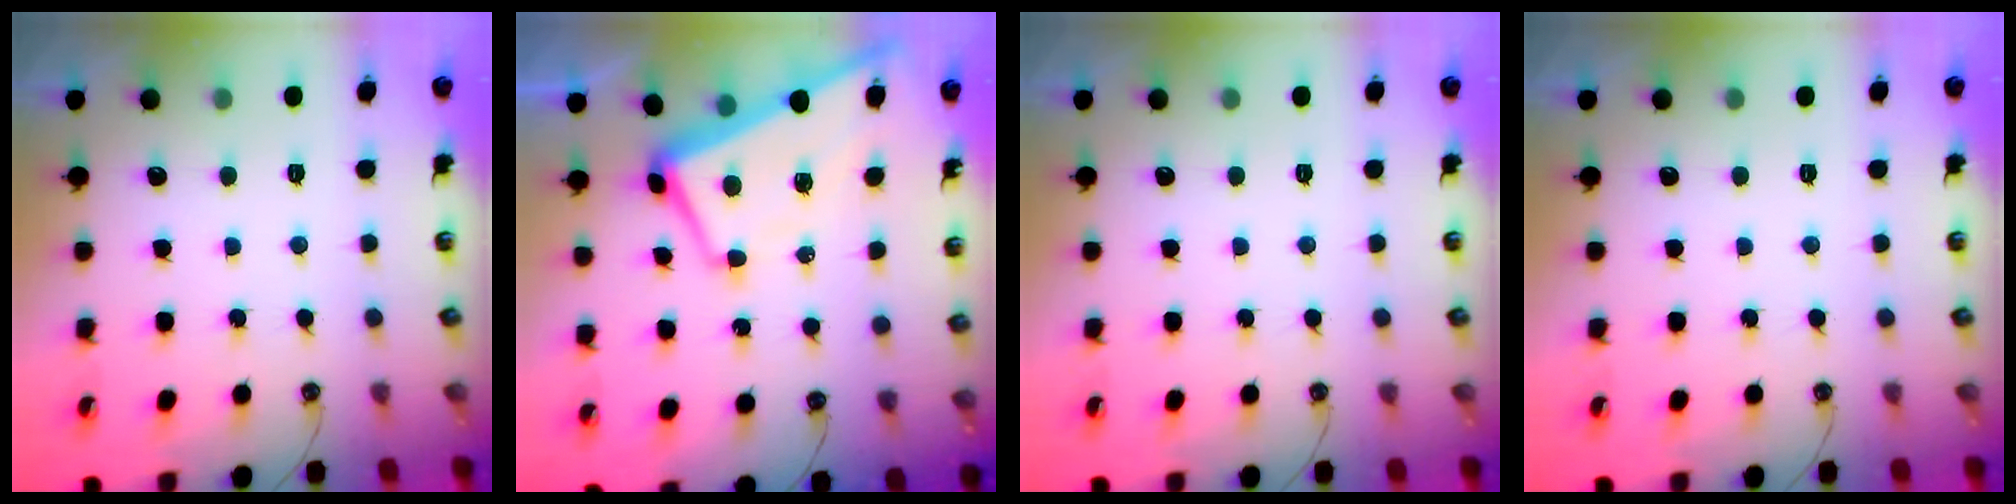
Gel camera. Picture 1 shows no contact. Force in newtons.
{"total": 1.6, "press": 1.2, "slide": 1.1}
{"total": 0.0}
{"total": 0.0}